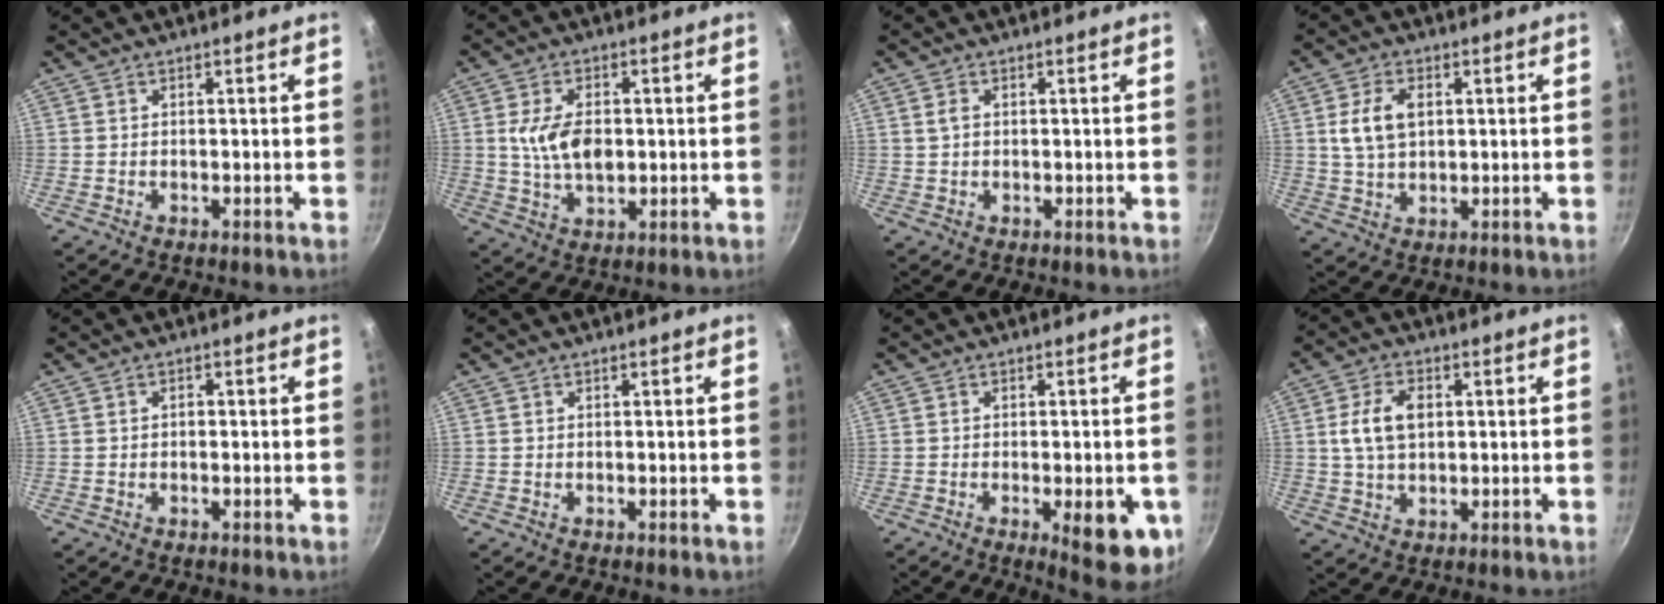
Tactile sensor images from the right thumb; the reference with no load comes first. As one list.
[{"total": 8.8, "force": [0.8, 5.1, 7.1], "torque": [-0.126, -0.002, 0.022]}, {"total": 1.9, "force": [0.3, 1.3, 1.3], "torque": [-0.030, 0.002, 0.007]}, {"total": 7.6, "force": [1.6, 4.8, 5.7], "torque": [-0.107, 0.001, 0.032]}, {"total": 0.9, "force": [-0.1, 0.7, 0.6], "torque": [-0.006, 0.005, -0.004]}, {"total": 0.0}, {"total": 11.0, "force": [-3.5, 3.7, 9.8], "torque": [-0.110, -0.007, -0.034]}, {"total": 8.1, "force": [1.3, 5.1, 6.2], "torque": [-0.112, 0.006, 0.026]}]